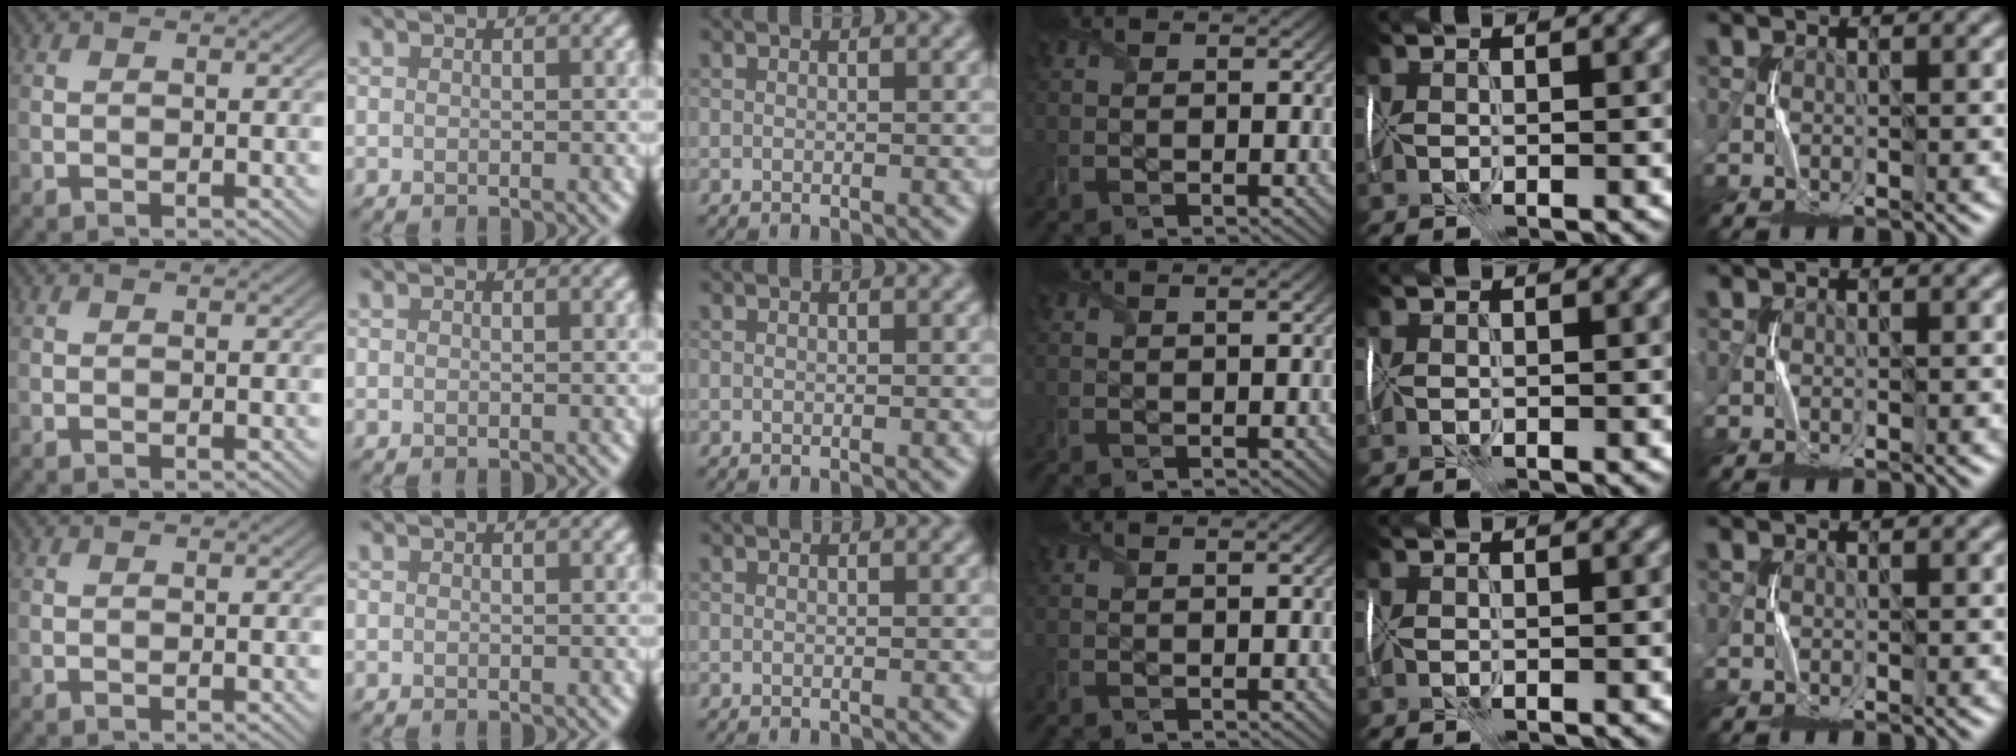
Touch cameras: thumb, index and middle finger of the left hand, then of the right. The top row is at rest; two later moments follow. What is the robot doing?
{"motion": "wrap", "object": "plastic wrap"}